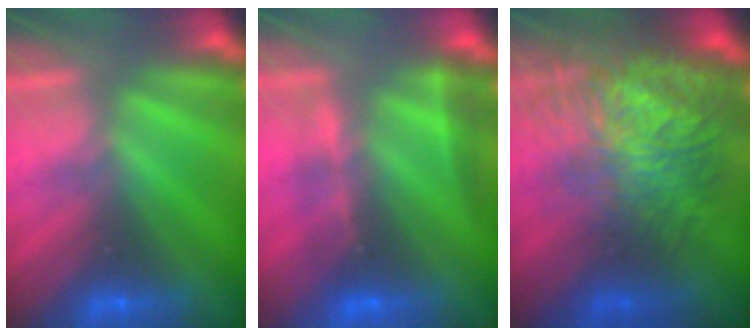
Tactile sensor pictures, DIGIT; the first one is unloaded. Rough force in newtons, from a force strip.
{"total": 2.4}
{"total": 7.6}